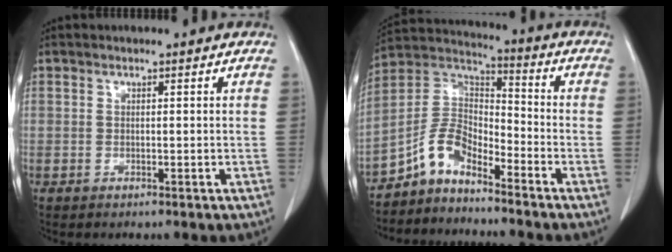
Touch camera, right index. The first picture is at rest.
{"total": 8.0, "force": [-6.2, 3.4, 3.8], "torque": [-0.080, 0.032, -0.125]}